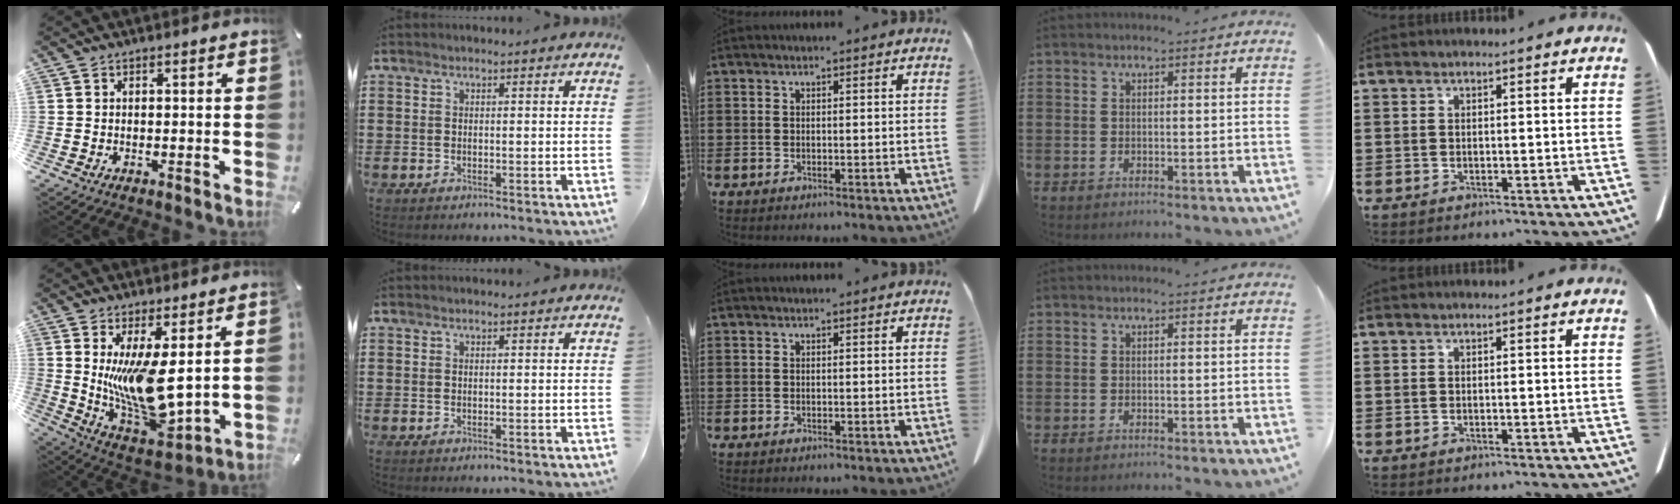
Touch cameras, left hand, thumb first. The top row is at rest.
{"thumb": {"total": 14.5, "force": [3.6, 5.5, 13.0], "torque": [-0.264, -0.056, 0.069]}}